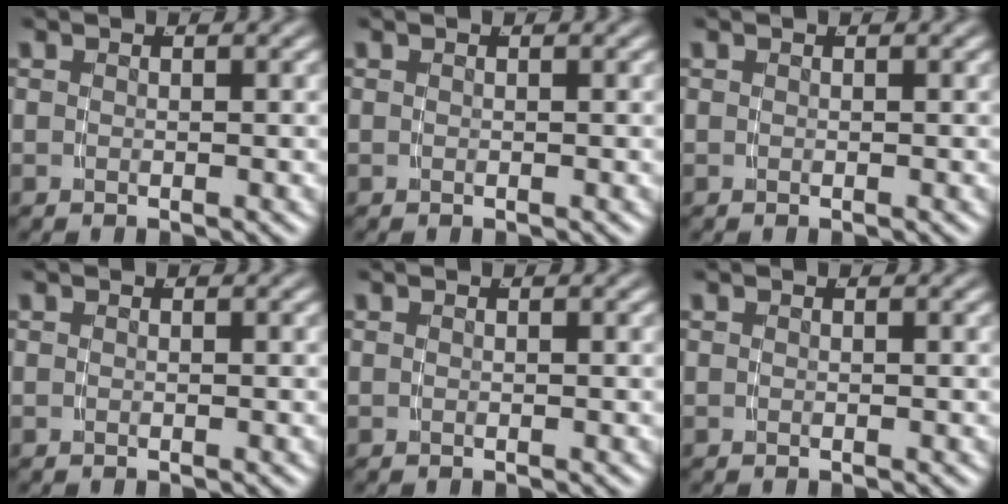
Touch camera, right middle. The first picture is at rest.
{"total": 0.0}
{"total": 0.0}
{"total": 0.0}
{"total": 0.0}
{"total": 0.0}